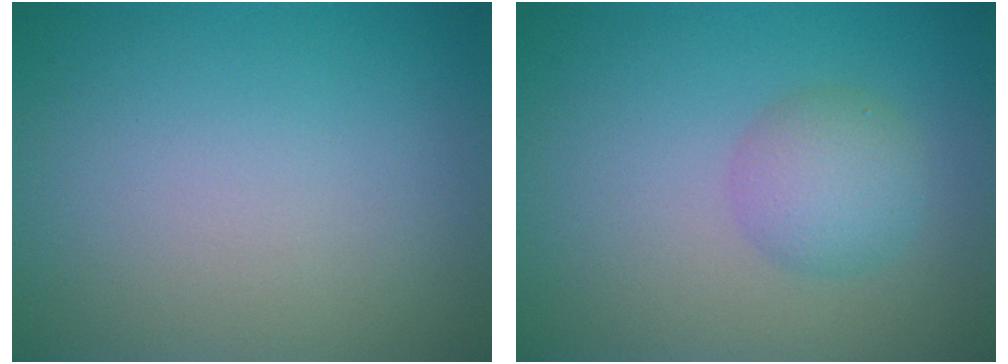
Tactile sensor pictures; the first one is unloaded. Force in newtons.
{"total": 3.0, "press": 3.0, "slide": 0.1}